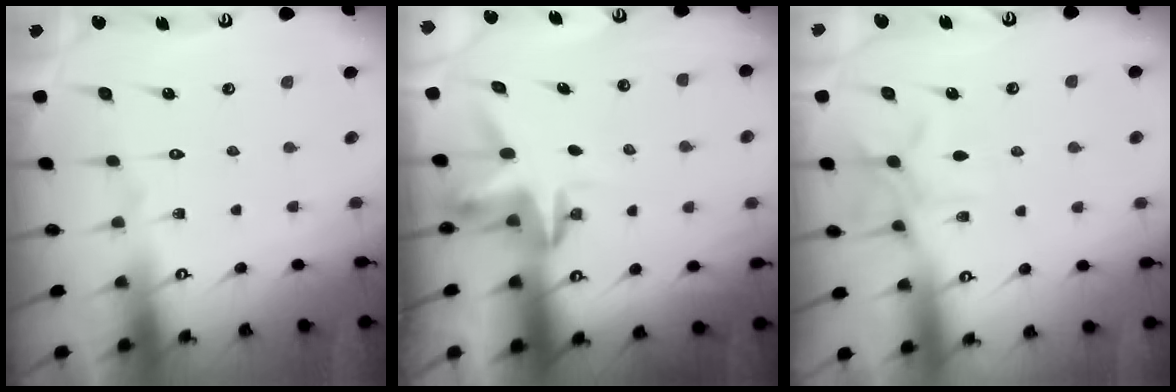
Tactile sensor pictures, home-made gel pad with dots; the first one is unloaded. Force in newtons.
{"total": 3.6, "press": 3.6, "slide": 0.2}
{"total": 7.1, "press": 7.0, "slide": 0.6}